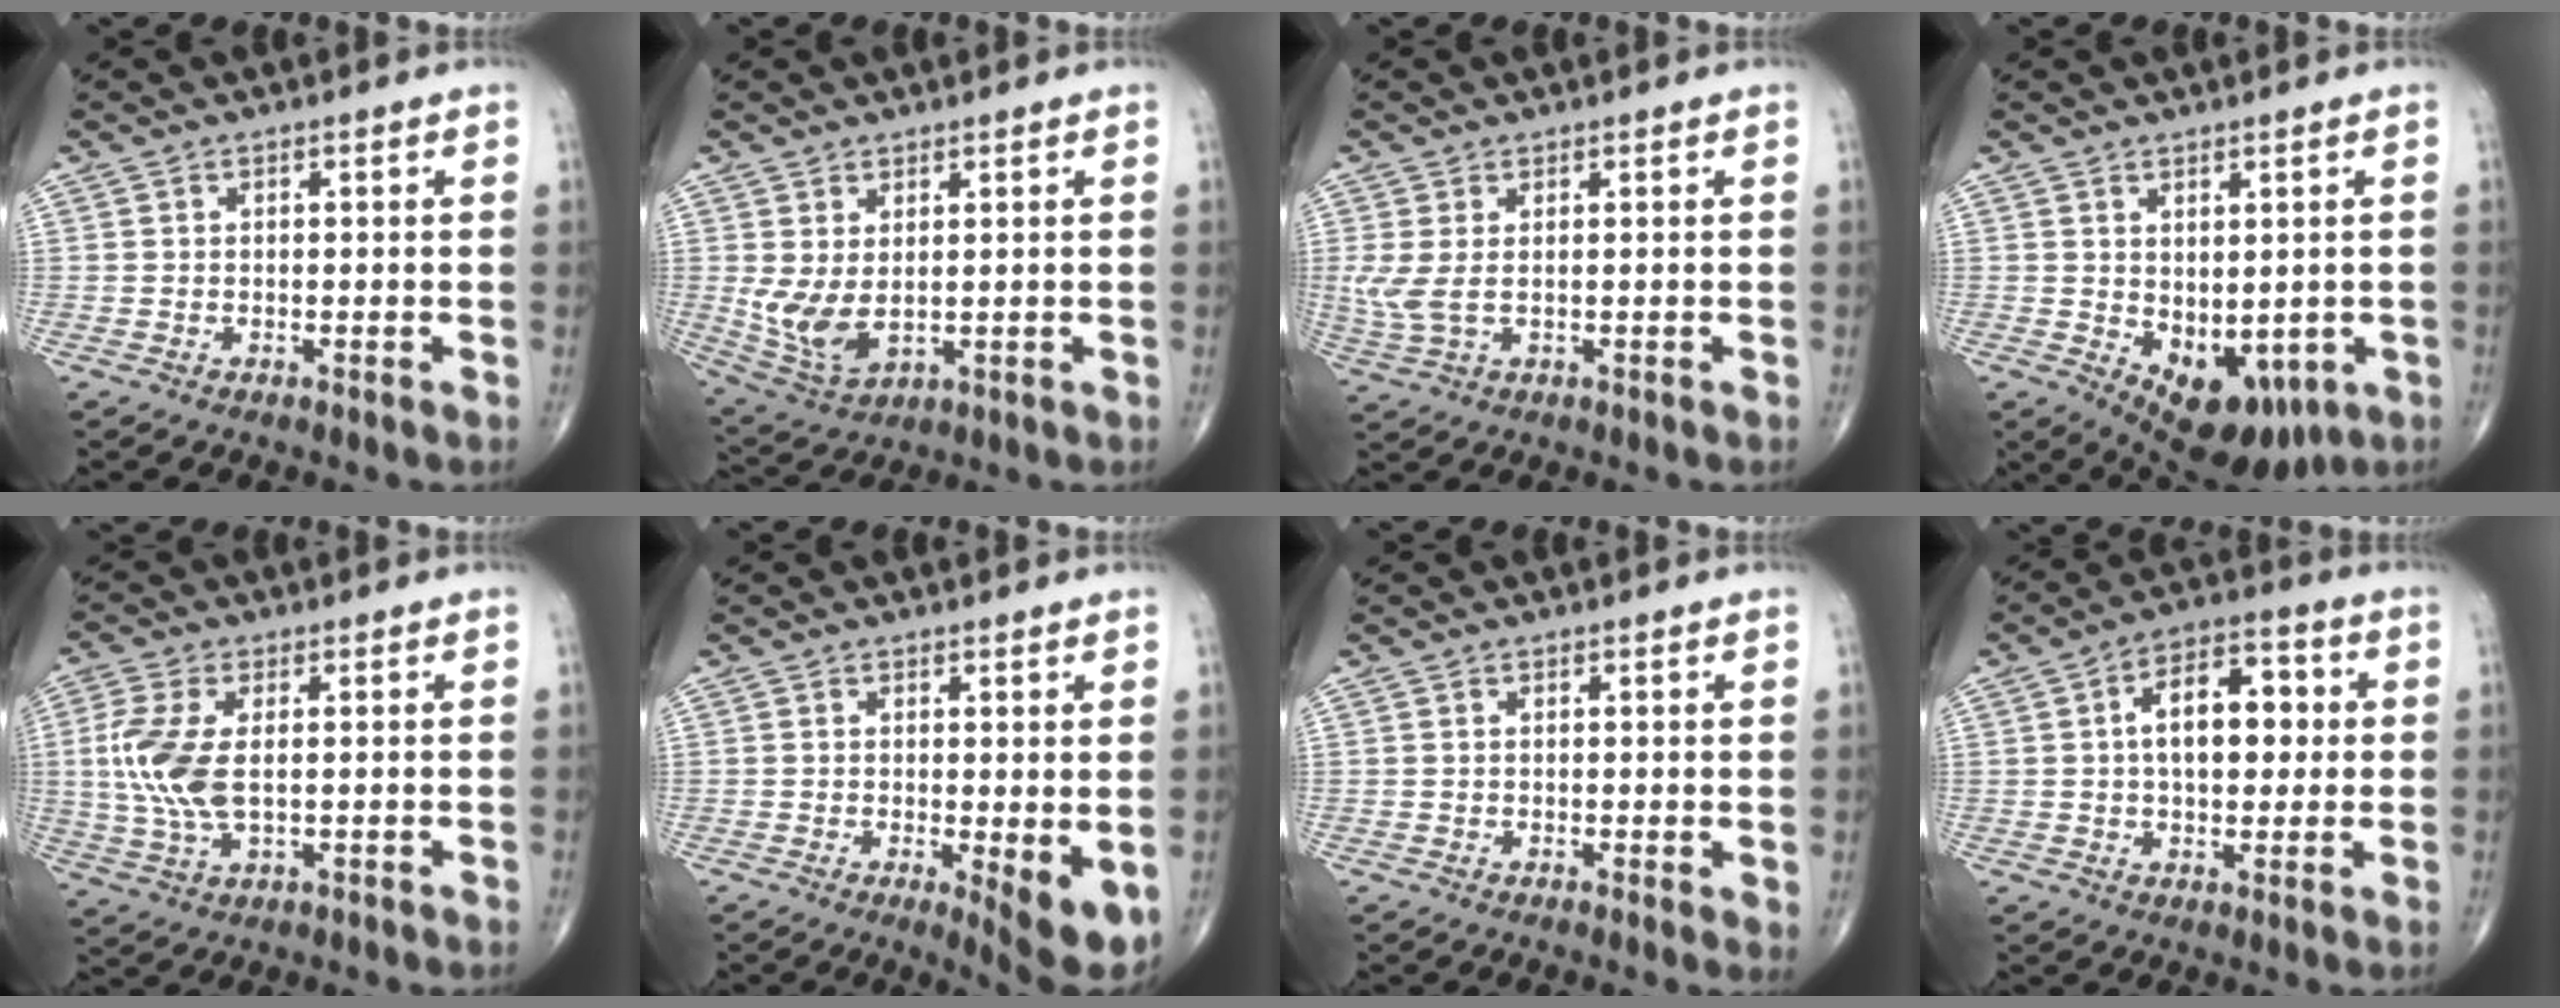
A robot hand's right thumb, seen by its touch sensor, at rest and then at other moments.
{"total": 7.4, "force": [0.9, 4.0, 6.2], "torque": [-0.125, -0.012, 0.036]}
{"total": 4.3, "force": [0.4, 2.0, 3.8], "torque": [-0.108, 0.001, 0.017]}
{"total": 11.6, "force": [-3.0, 6.6, 9.1], "torque": [-0.101, -0.007, -0.018]}
{"total": 10.0, "force": [0.7, 5.0, 8.7], "torque": [-0.210, -0.004, 0.017]}
{"total": 6.3, "force": [-0.8, 1.7, 6.0], "torque": [-0.084, -0.018, -0.009]}
{"total": 1.6, "force": [0.4, 0.5, 1.4], "torque": [-0.024, -0.007, 0.004]}
{"total": 12.0, "force": [1.4, 6.9, 9.8], "torque": [-0.125, 0.021, 0.017]}